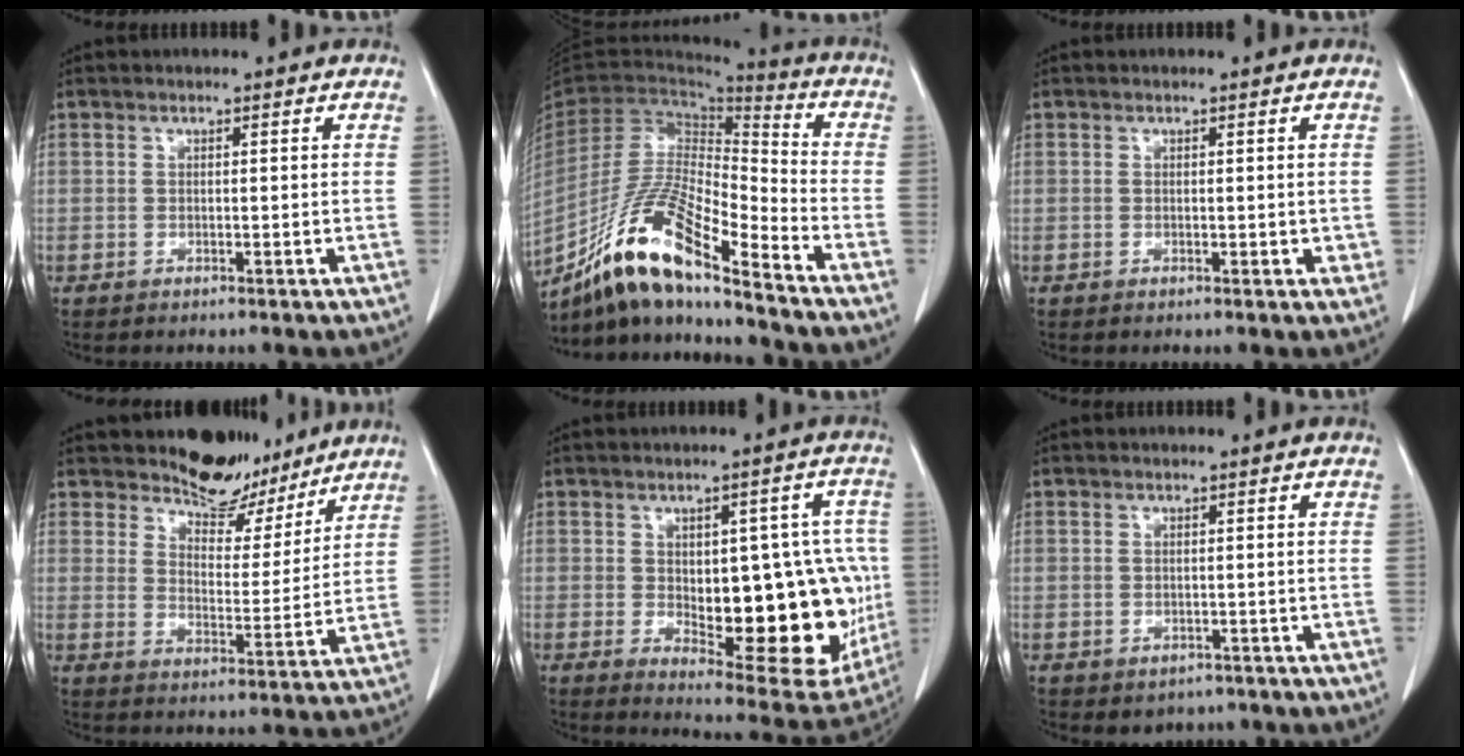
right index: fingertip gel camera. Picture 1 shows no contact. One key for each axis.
{"total": 17.8, "fx": -13.2, "fy": 2.3, "fz": 11.8, "tx": -0.228, "ty": -0.010, "tz": -0.246}
{"total": 1.1, "fx": 0.0, "fy": 0.7, "fz": 0.9, "tx": -0.008, "ty": -0.001, "tz": 0.001}
{"total": 9.2, "fx": 7.9, "fy": 4.0, "fz": 2.3, "tx": -0.027, "ty": -0.011, "tz": 0.121}
{"total": 19.3, "fx": -1.8, "fy": 7.8, "fz": 17.6, "tx": -0.195, "ty": 0.012, "tz": 0.006}
{"total": 2.7, "fx": -1.6, "fy": 2.1, "fz": 0.5, "tx": -0.003, "ty": 0.004, "tz": -0.018}